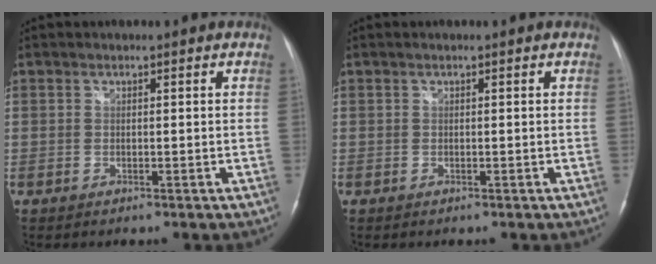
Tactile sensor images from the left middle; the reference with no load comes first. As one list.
[{"total": 0.0}]